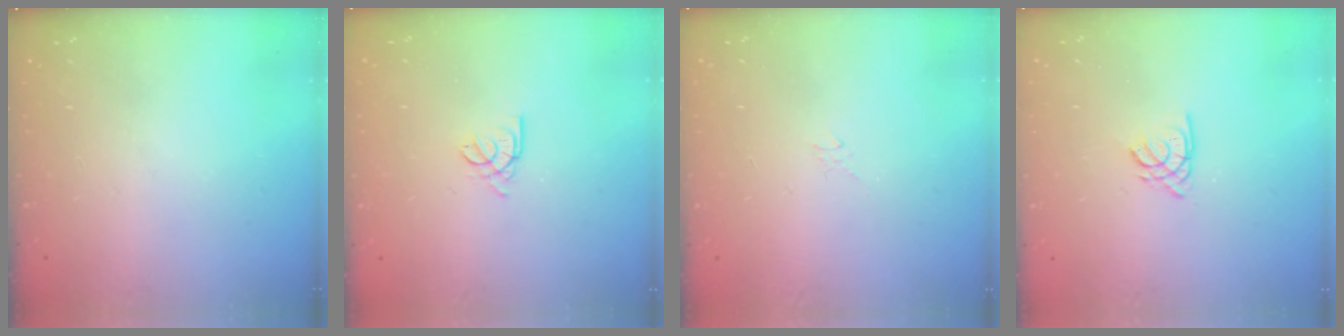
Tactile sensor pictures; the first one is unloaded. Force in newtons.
{"total": 2.2, "press": 2.1, "slide": 0.6}
{"total": 1.3, "press": 1.3, "slide": 0.1}
{"total": 2.2, "press": 2.2, "slide": 0.0}